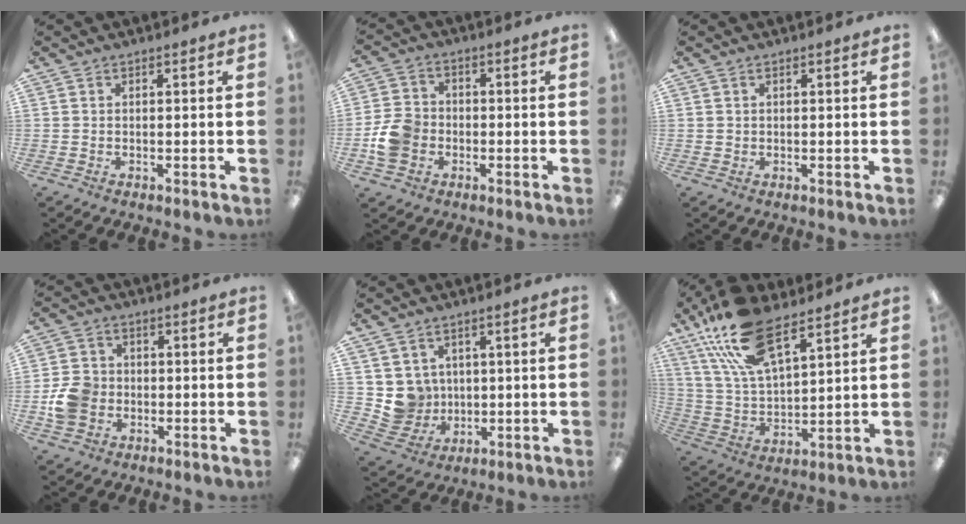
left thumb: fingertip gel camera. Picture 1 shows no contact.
{"total": 8.0, "force": [-2.0, 6.6, 4.0], "torque": [-0.086, 0.015, -0.037]}
{"total": 0.6, "force": [0.4, 0.5, 0.1], "torque": [-0.001, 0.004, 0.006]}
{"total": 7.4, "force": [-1.8, 5.9, 4.0], "torque": [-0.078, 0.013, -0.031]}
{"total": 6.7, "force": [2.3, 6.3, 0.3], "torque": [-0.019, -0.012, 0.055]}
{"total": 18.6, "force": [12.0, 7.8, 11.8], "torque": [-0.256, -0.040, 0.212]}